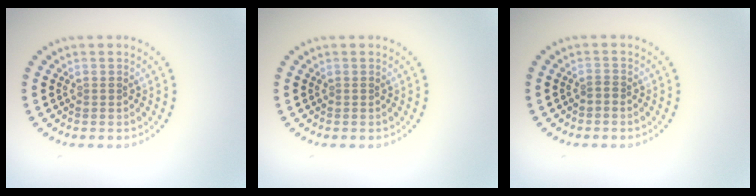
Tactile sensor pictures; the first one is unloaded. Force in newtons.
{"total": 0.0}
{"total": 0.6, "press": 0.2, "slide": 0.5}